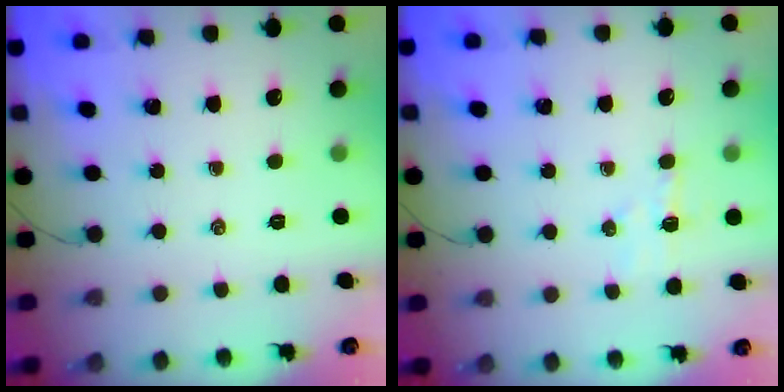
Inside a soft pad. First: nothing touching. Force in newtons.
{"total": 4.5, "press": 4.4, "slide": 0.8}